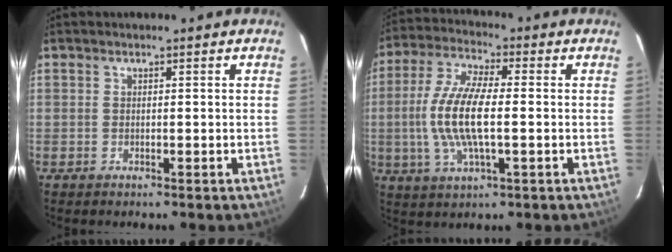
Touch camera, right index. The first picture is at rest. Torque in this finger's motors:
{"motor_torque": [1.78, -0.36, 1.04, 0.21]}